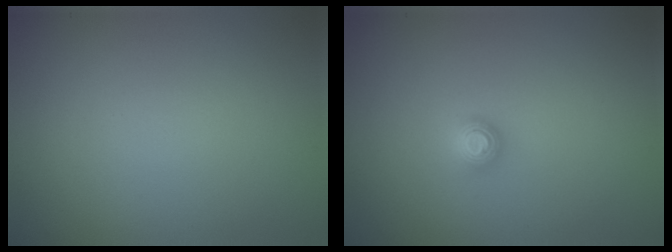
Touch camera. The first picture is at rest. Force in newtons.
{"total": 0.9, "press": 0.9, "slide": 0.0}